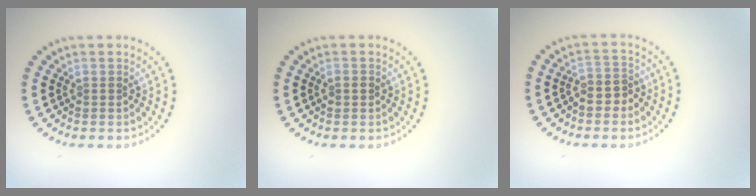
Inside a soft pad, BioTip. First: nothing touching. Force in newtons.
{"total": 1.1, "press": 1.1, "slide": 0.1}
{"total": 2.2, "press": 2.0, "slide": 1.0}